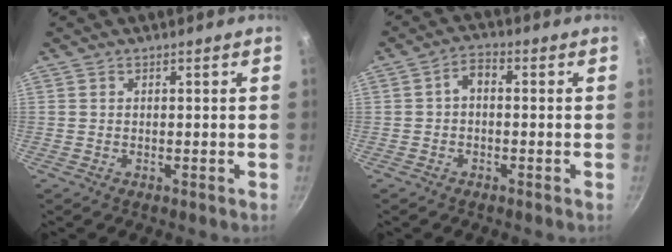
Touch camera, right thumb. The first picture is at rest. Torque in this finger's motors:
{"motor_torque": [0.07, 0.75, 0.57, 0.25, -0.01]}